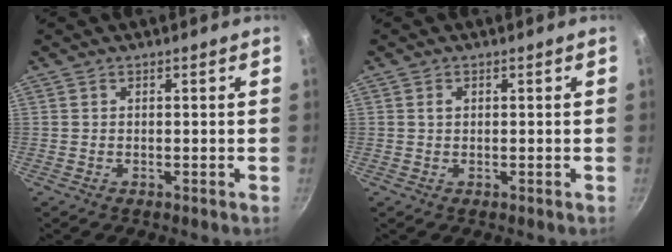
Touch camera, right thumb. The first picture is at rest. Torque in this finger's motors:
{"motor_torque": [0.23, 0.60, 0.47, 0.40, -0.03]}